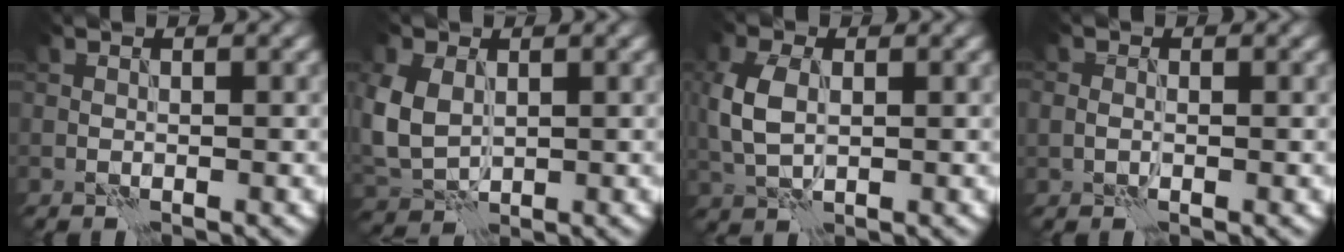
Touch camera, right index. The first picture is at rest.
{"total": 5.4, "force": [0.9, 4.0, 3.6], "torque": [-0.102, -0.002, 0.018]}
{"total": 4.4, "force": [0.4, 2.8, 3.4], "torque": [-0.090, 0.004, 0.008]}
{"total": 1.5, "force": [0.0, 1.2, 1.0], "torque": [-0.016, 0.002, -0.001]}